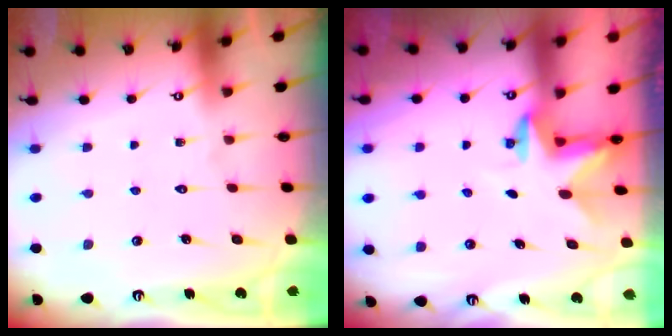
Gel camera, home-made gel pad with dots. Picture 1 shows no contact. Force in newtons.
{"total": 2.4, "press": 2.4, "slide": 0.4}